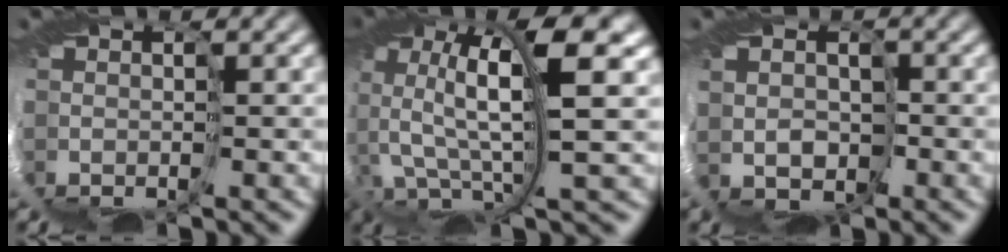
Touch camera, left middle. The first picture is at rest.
{"total": 8.6, "force": [4.3, 2.0, 7.2], "torque": [-0.186, -0.005, 0.078]}
{"total": 2.0, "force": [1.6, 1.2, -0.3], "torque": [0.005, 0.001, 0.017]}